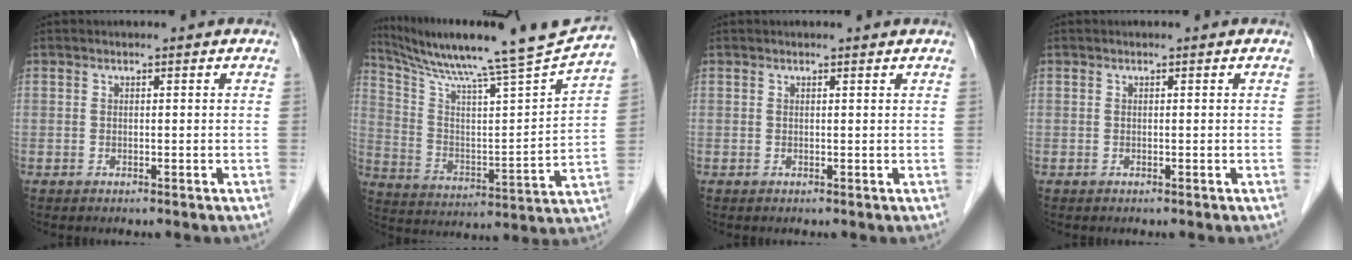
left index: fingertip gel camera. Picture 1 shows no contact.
{"total": 21.4, "force": [18.8, -2.0, 10.0], "torque": [-0.178, -0.040, 0.287]}
{"total": 0.9, "force": [0.9, -0.2, 0.2], "torque": [-0.013, -0.002, 0.011]}
{"total": 0.0}